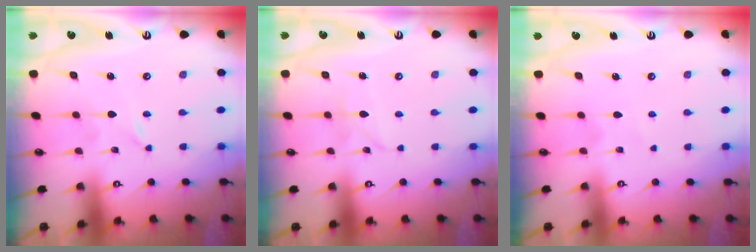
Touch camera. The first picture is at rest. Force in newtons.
{"total": 2.9, "press": 2.9, "slide": 0.3}
{"total": 2.8, "press": 2.7, "slide": 0.3}